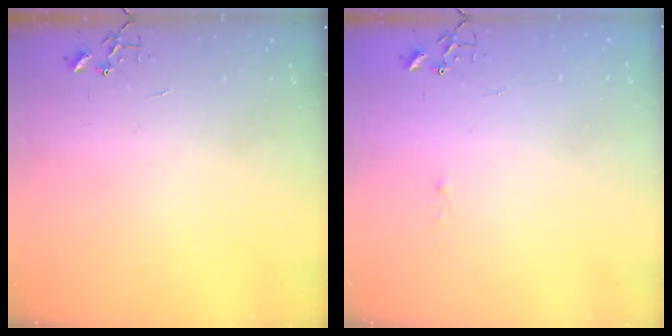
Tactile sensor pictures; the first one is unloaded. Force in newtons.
{"total": 1.8, "press": 1.8, "slide": 0.2}